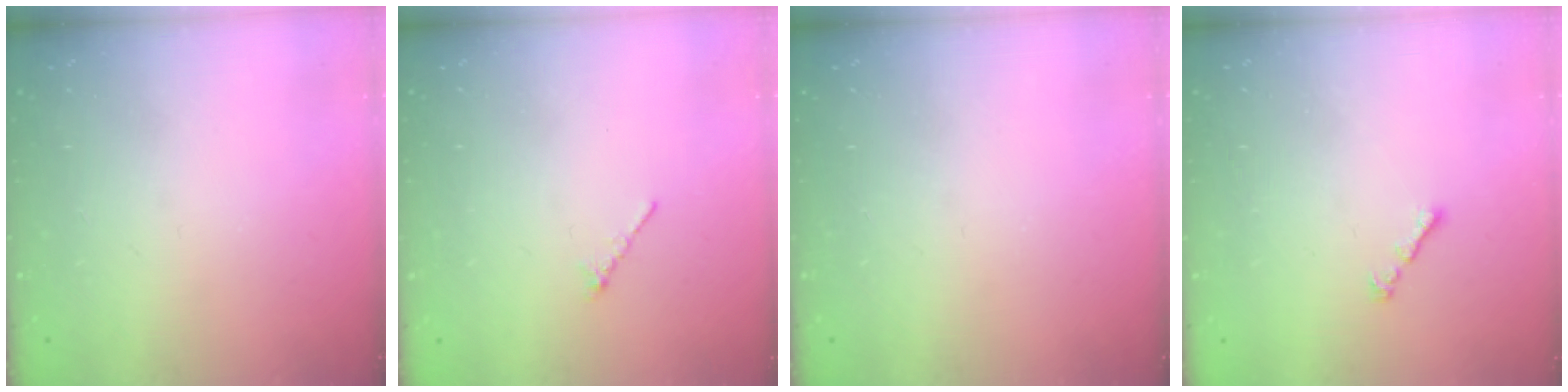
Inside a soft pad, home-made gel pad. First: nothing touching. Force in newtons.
{"total": 0.8, "press": 0.7, "slide": 0.4}
{"total": 0.0}
{"total": 0.9, "press": 0.8, "slide": 0.5}